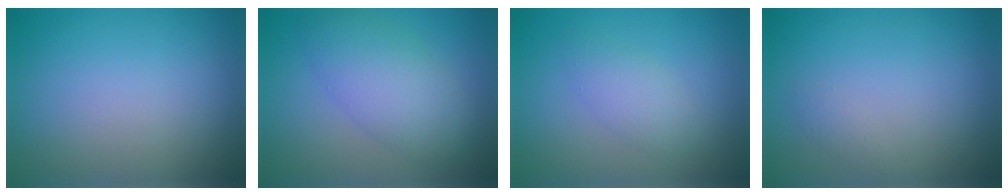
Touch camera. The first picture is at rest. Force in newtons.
{"total": 5.3, "press": 5.3, "slide": 0.2}
{"total": 2.1, "press": 2.1, "slide": 0.0}
{"total": 0.6, "press": 0.6, "slide": 0.1}